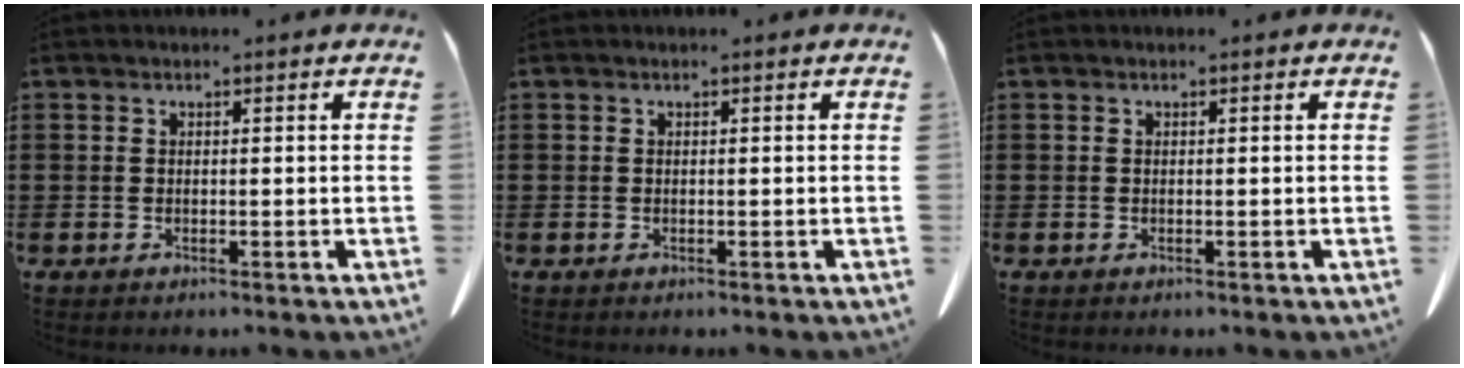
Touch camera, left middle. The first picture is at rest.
{"total": 0.0}
{"total": 0.0}